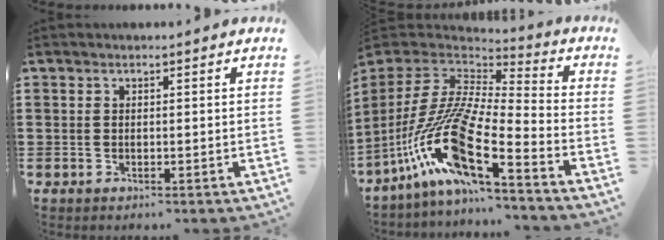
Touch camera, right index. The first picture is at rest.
{"total": 14.7, "force": [-7.6, 2.9, 12.3], "torque": [-0.280, -0.016, -0.157]}